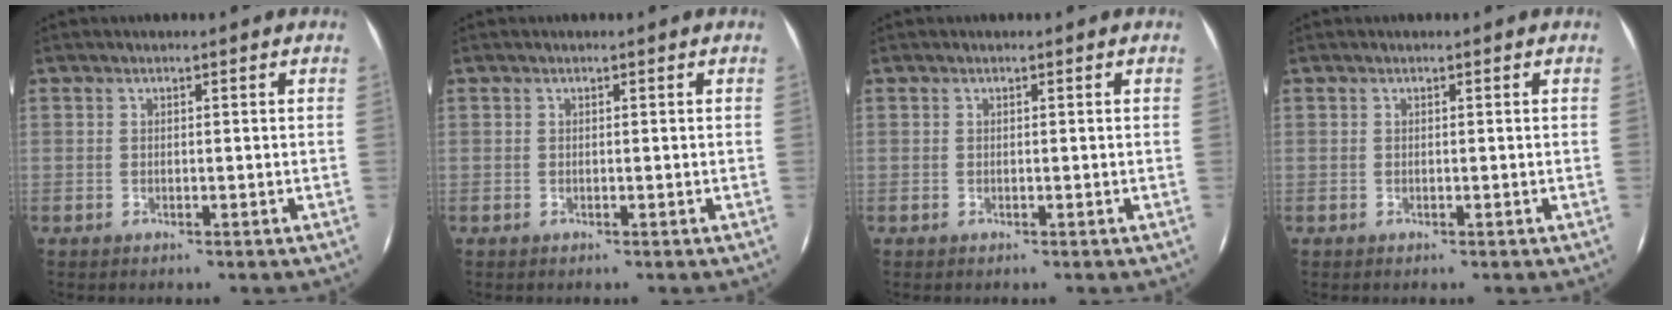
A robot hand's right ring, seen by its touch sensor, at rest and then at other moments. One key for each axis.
{"total": 0.0}
{"total": 0.0}
{"total": 0.0}